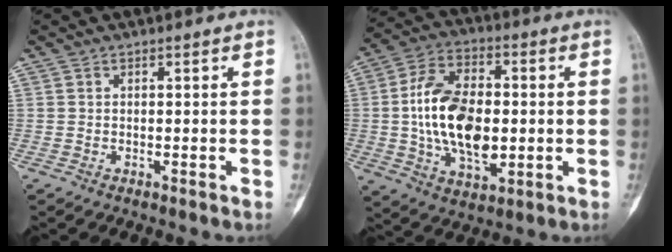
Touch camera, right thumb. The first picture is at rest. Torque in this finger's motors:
{"motor_torque": [0.31, 0.92, 0.77, -0.51, 0.20]}